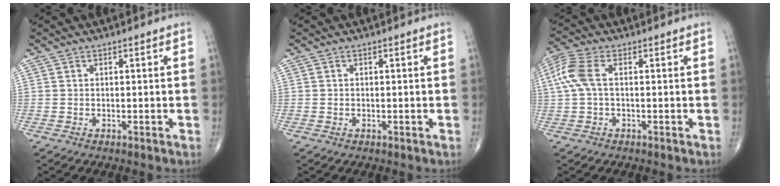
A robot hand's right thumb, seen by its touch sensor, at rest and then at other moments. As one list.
[{"total": 0.0}, {"total": 6.8, "force": [1.0, 3.4, 5.8], "torque": [-0.165, 0.022, 0.018]}]